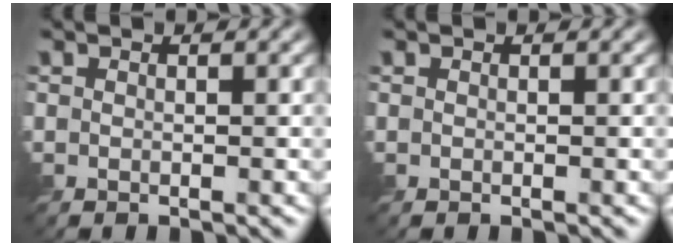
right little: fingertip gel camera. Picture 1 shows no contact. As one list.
[{"total": 0.0}]